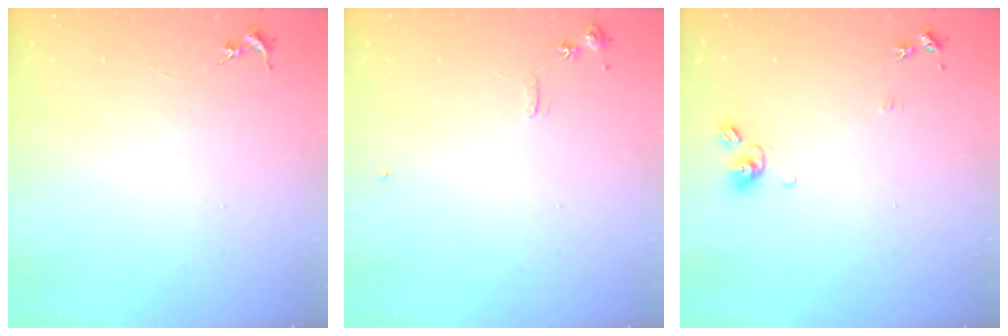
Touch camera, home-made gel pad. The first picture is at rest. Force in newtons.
{"total": 6.2, "press": 6.2, "slide": 0.8}
{"total": 7.9, "press": 7.9, "slide": 0.8}